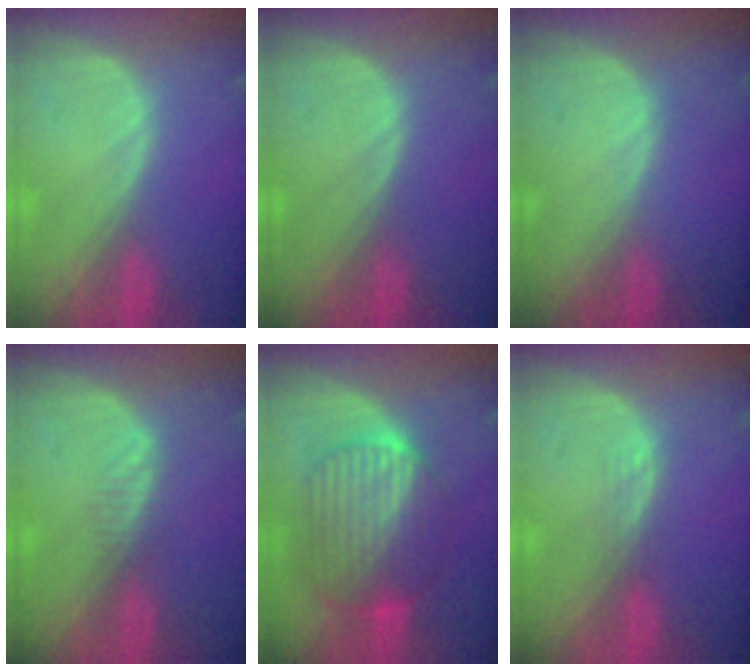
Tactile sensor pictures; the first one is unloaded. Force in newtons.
{"total": 0.0}
{"total": 0.0}
{"total": 1.7, "press": 1.4, "slide": 1.0}
{"total": 10.3, "press": 10.2, "slide": 0.8}
{"total": 1.1, "press": 1.1, "slide": 0.1}